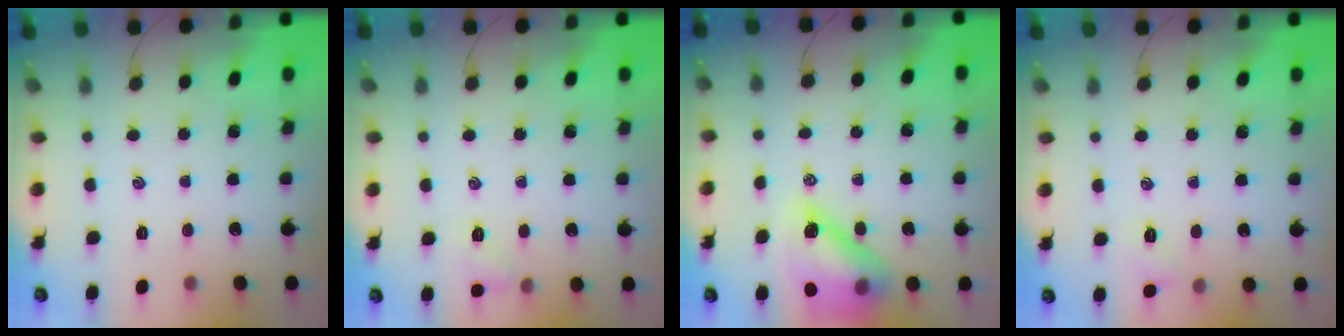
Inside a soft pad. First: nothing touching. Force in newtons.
{"total": 6.1, "press": 5.9, "slide": 1.7}
{"total": 14.2, "press": 13.6, "slide": 3.9}
{"total": 5.9, "press": 5.7, "slide": 1.7}